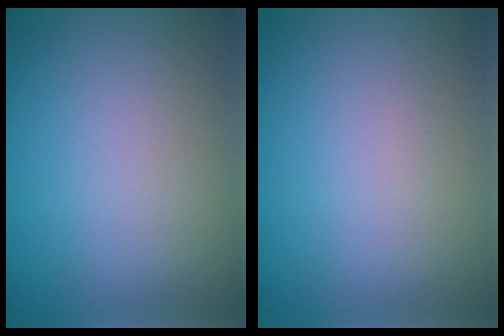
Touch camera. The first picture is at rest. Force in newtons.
{"total": 0.0}